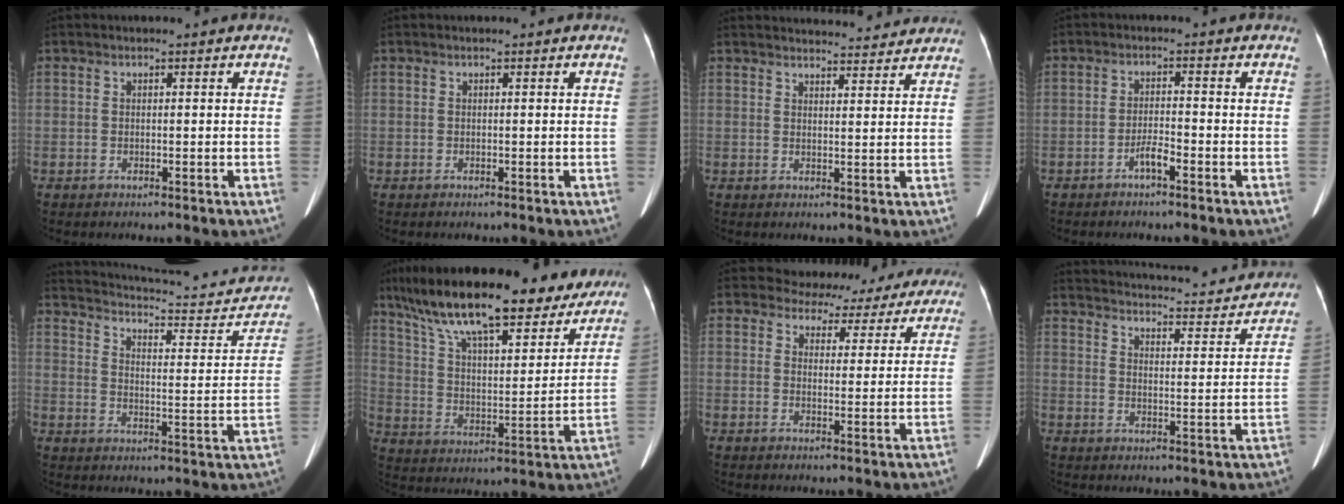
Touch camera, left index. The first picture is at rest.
{"total": 0.0}
{"total": 13.0, "force": [12.5, 2.1, 2.6], "torque": [-0.013, 0.006, 0.143]}
{"total": 2.4, "force": [-1.9, -0.1, 1.3], "torque": [-0.024, -0.007, -0.034]}
{"total": 21.0, "force": [19.3, 3.8, 7.2], "torque": [-0.095, -0.042, 0.245]}
{"total": 25.4, "force": [20.2, 6.7, 13.9], "torque": [-0.228, 0.016, 0.305]}
{"total": 12.0, "force": [10.9, 5.0, 0.1], "torque": [0.032, -0.012, 0.106]}
{"total": 22.6, "force": [20.5, 4.7, 8.2], "torque": [-0.125, -0.021, 0.254]}